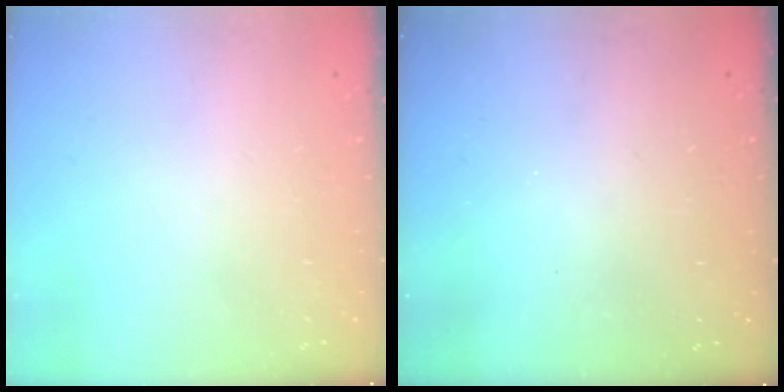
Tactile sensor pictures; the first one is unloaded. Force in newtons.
{"total": 3.2, "press": 3.2, "slide": 0.3}